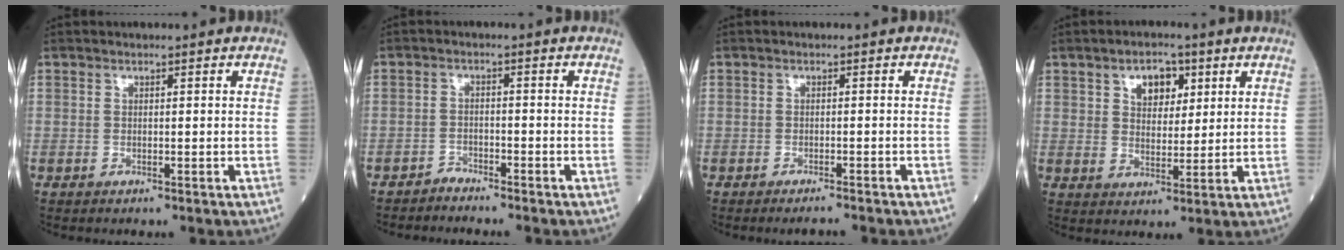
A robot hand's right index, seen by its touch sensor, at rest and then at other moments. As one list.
[{"total": 1.8, "force": [-1.8, 0.0, -0.3], "torque": [0.011, -0.003, -0.034]}, {"total": 2.9, "force": [-2.6, -0.2, 1.2], "torque": [-0.015, -0.004, -0.035]}, {"total": 5.6, "force": [2.6, 3.4, 3.6], "torque": [-0.053, 0.009, 0.043]}]